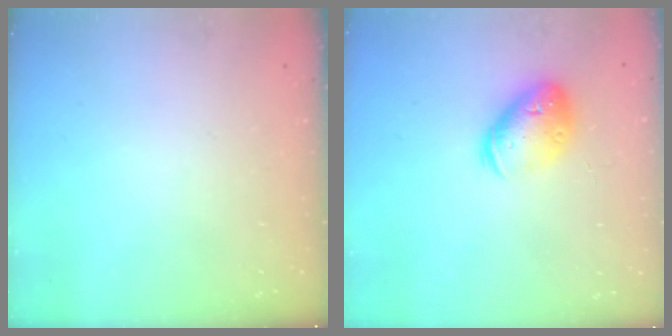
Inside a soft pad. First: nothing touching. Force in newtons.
{"total": 15.0, "press": 14.8, "slide": 2.2}